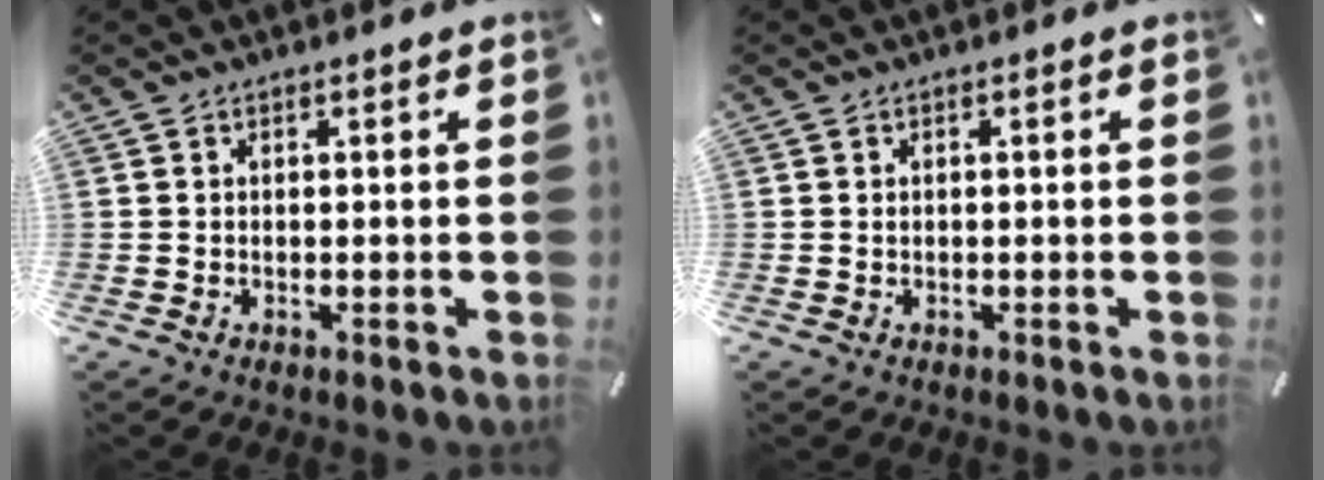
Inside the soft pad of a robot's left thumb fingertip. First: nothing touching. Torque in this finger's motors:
{"motor_torque": [-0.05, -0.10, -0.05, 0.02, 0.02]}